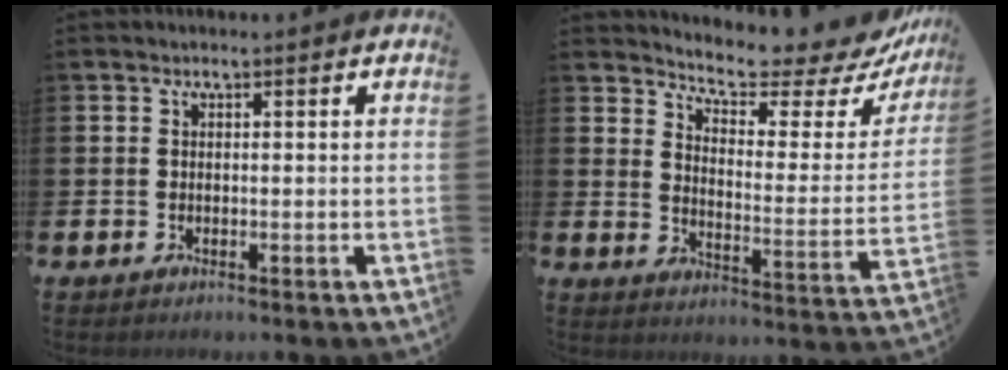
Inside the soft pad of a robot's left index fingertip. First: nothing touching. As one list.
[{"total": 6.8, "force": [6.4, 1.1, 2.0], "torque": [-0.048, -0.058, 0.103]}]